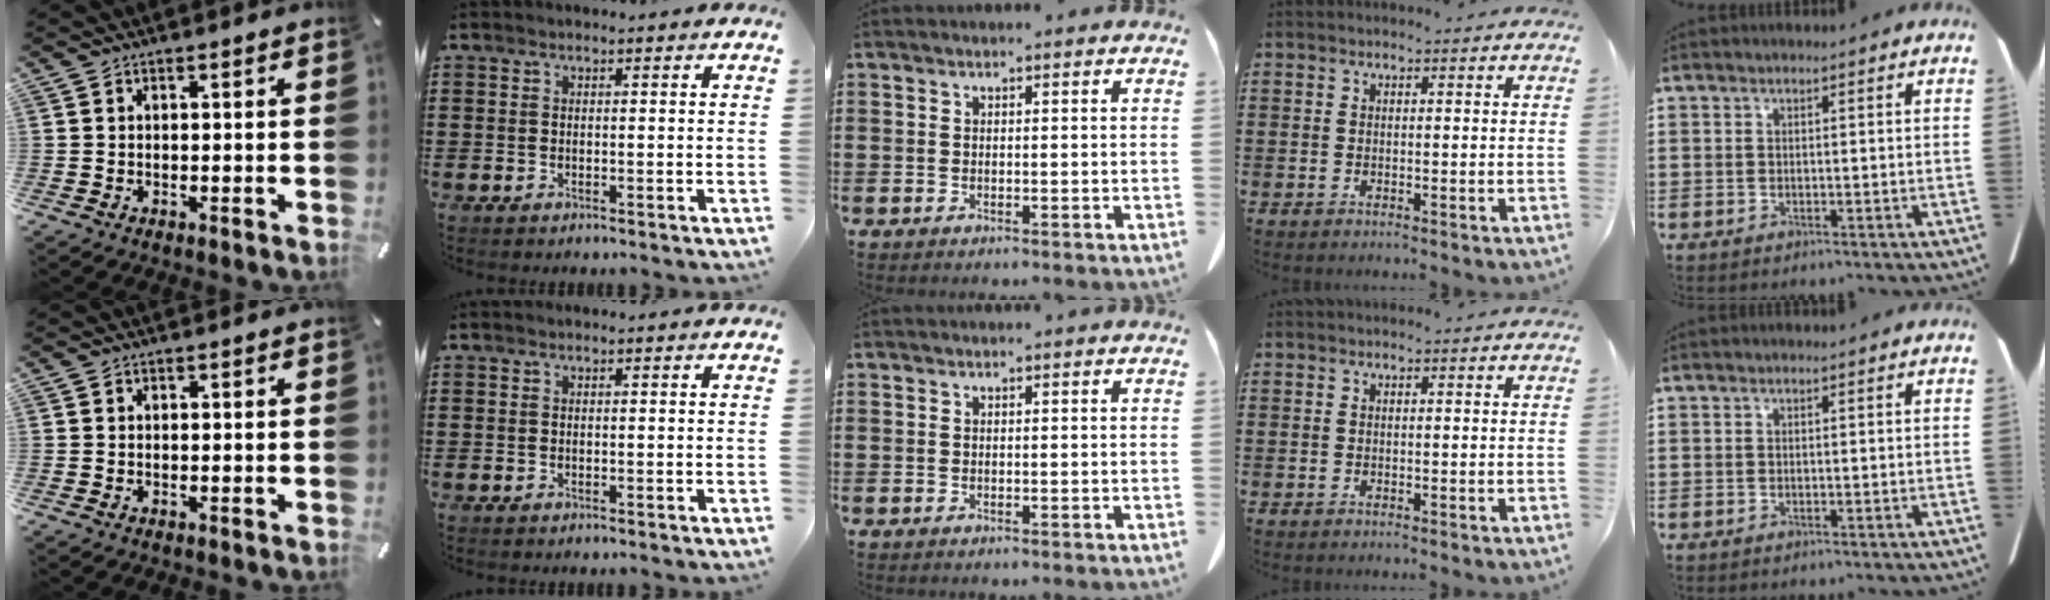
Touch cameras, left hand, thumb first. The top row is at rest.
{}